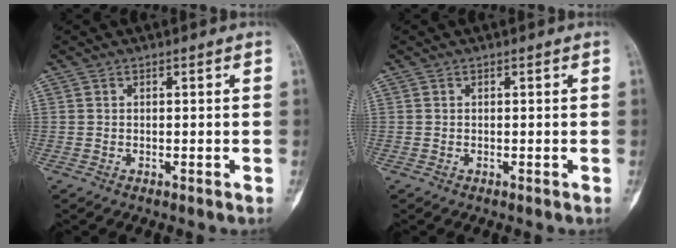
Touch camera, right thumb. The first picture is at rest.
{"total": 0.0}